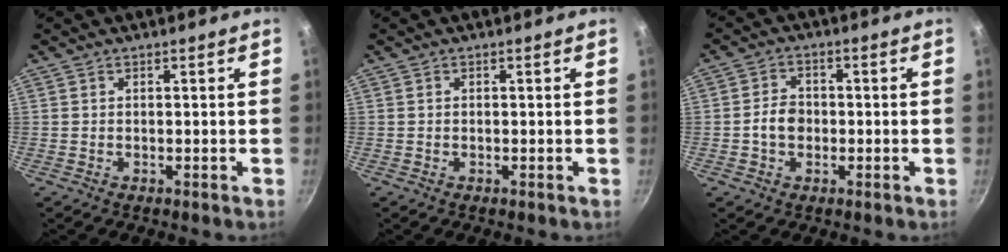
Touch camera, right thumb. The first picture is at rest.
{"total": 0.0}
{"total": 4.6, "force": [-0.9, 3.6, 2.7], "torque": [-0.029, 0.017, -0.019]}